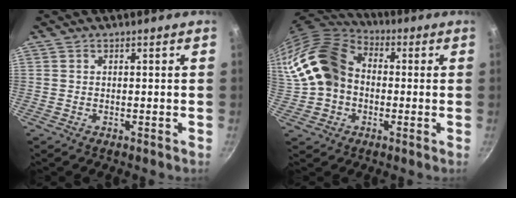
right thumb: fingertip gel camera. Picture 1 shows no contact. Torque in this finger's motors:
{"motor_torque": [0.13, 2.37, 0.39, -0.28, 0.28]}